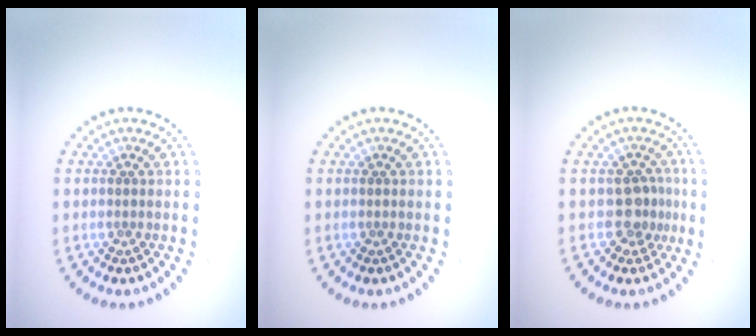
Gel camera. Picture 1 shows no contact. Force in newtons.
{"total": 0.0}
{"total": 2.2, "press": 1.8, "slide": 1.1}